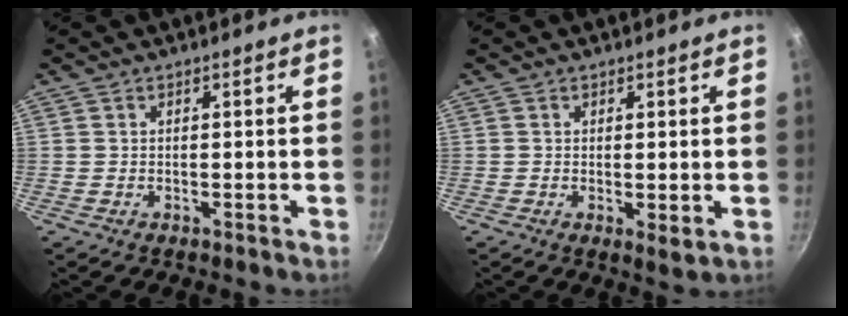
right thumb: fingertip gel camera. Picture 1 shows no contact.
{"total": 2.3, "force": [0.0, 0.7, 2.2], "torque": [-0.034, -0.012, 0.001]}